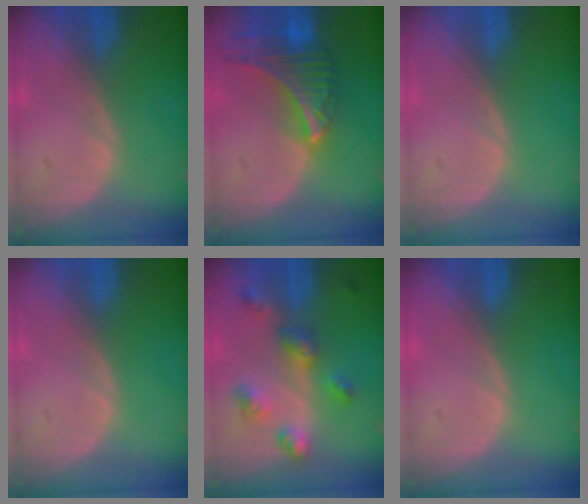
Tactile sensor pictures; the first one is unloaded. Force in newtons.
{"total": 9.2, "press": 8.1, "slide": 4.3}
{"total": 0.0}
{"total": 0.0}
{"total": 6.7, "press": 5.8, "slide": 3.3}
{"total": 0.0}